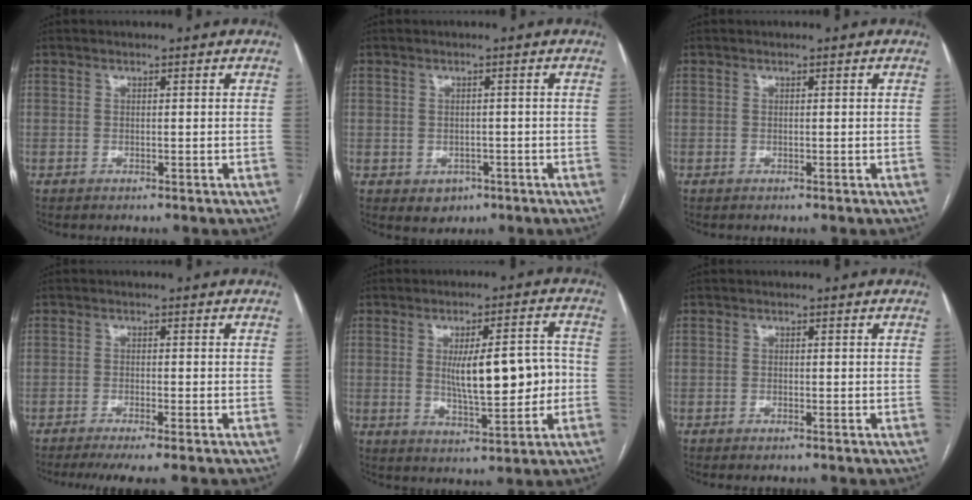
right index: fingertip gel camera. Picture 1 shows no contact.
{"total": 3.2, "force": [-1.2, 2.8, 1.1], "torque": [-0.007, 0.004, -0.005]}
{"total": 0.0}
{"total": 5.0, "force": [-3.8, -0.2, 3.3], "torque": [-0.049, -0.009, -0.062]}
{"total": 10.8, "force": [-0.3, 2.8, 10.5], "torque": [-0.162, 0.012, 0.004]}
{"total": 0.7, "force": [-0.5, 0.2, 0.4], "torque": [-0.008, -0.001, -0.006]}